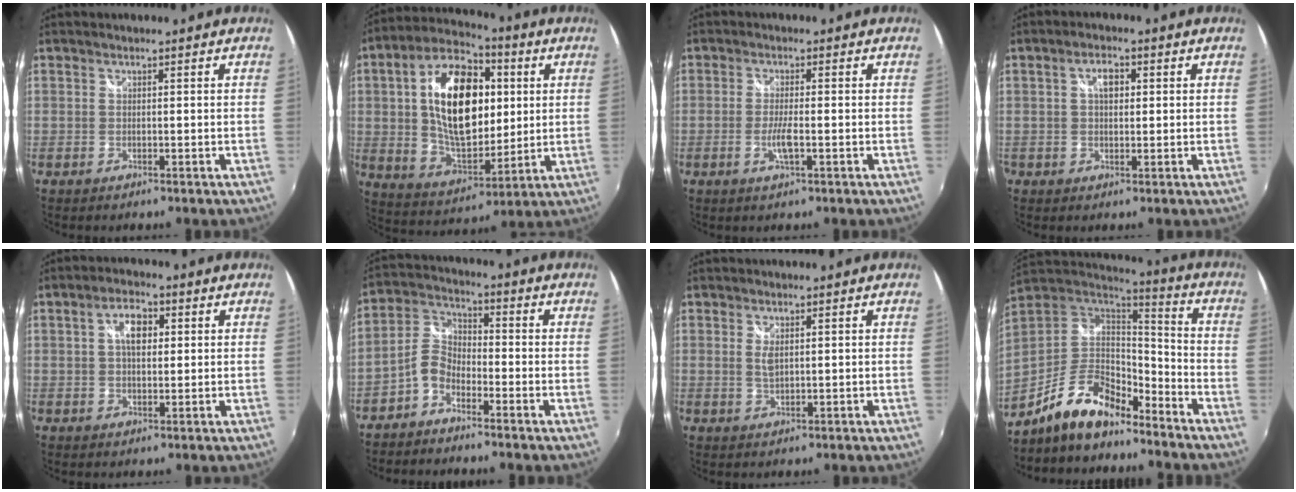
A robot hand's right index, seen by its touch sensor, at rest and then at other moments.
{"total": 20.5, "force": [3.6, 11.3, 16.7], "torque": [-0.304, 0.031, 0.072]}
{"total": 3.6, "force": [-1.2, 0.4, 3.3], "torque": [-0.068, -0.006, -0.025]}
{"total": 3.4, "force": [0.8, 2.0, 2.6], "torque": [-0.045, 0.013, 0.017]}
{"total": 5.3, "force": [1.5, 2.8, 4.3], "torque": [-0.074, 0.016, 0.029]}
{"total": 5.6, "force": [-3.6, 3.2, 2.8], "torque": [-0.070, 0.019, -0.081]}
{"total": 2.3, "force": [0.5, 1.1, 1.9], "torque": [-0.035, -0.003, 0.010]}
{"total": 15.3, "force": [-11.5, 5.9, 8.3], "torque": [-0.186, 0.002, -0.207]}